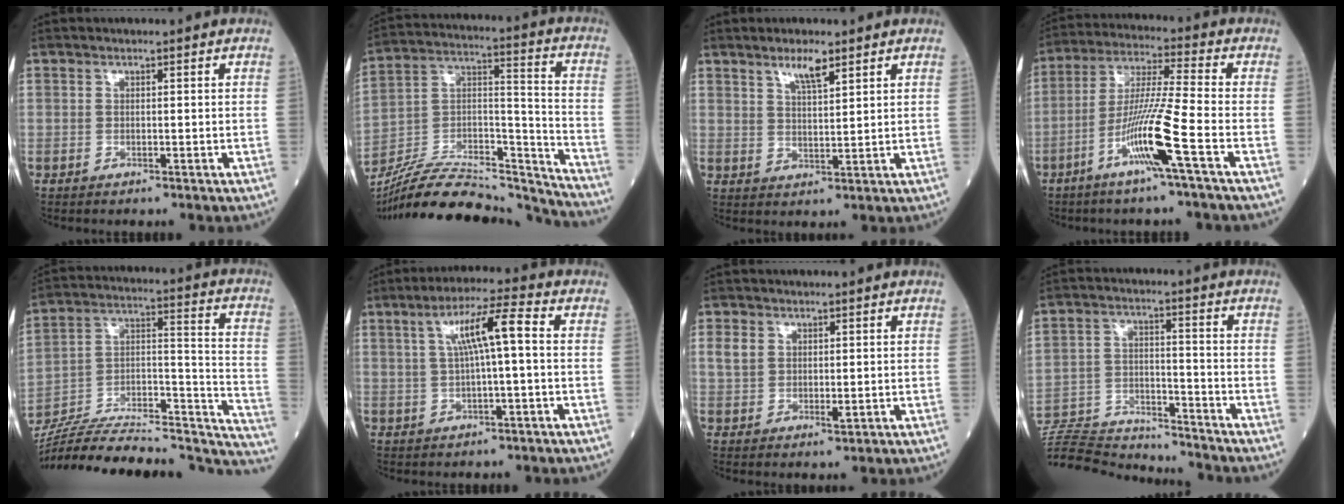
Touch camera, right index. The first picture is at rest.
{"total": 25.0, "force": [-23.5, 3.5, 7.7], "torque": [-0.136, 0.022, -0.381]}
{"total": 4.1, "force": [3.0, 0.6, 2.7], "torque": [-0.053, -0.001, 0.055]}
{"total": 11.1, "force": [-4.9, -1.3, 9.9], "torque": [-0.194, -0.006, -0.096]}
{"total": 32.2, "force": [-28.2, 6.6, 14.1], "torque": [-0.173, 0.017, -0.416]}
{"total": 7.4, "force": [1.3, 0.3, 7.3], "torque": [-0.130, 0.019, 0.023]}
{"total": 3.7, "force": [1.3, 2.6, 2.3], "torque": [-0.048, 0.002, 0.027]}
{"total": 16.6, "force": [-16.2, 1.5, 2.9], "torque": [-0.060, 0.015, -0.259]}